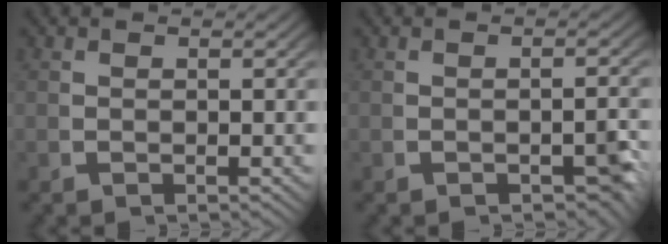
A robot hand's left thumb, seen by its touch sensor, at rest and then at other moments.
{"total": 1.6, "force": [-1.0, 0.6, 1.2], "torque": [-0.016, 0.001, -0.014]}